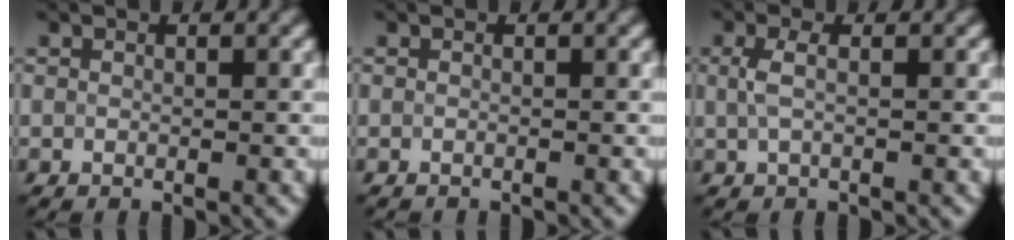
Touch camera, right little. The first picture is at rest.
{"total": 0.8, "force": [-0.7, 0.1, 0.3], "torque": [0.001, -0.008, -0.021]}
{"total": 1.7, "force": [0.2, 0.5, 1.6], "torque": [-0.036, 0.002, 0.005]}